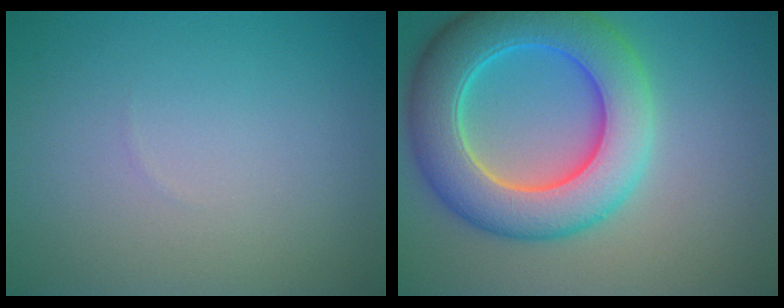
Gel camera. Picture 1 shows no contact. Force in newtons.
{"total": 9.5, "press": 9.5, "slide": 0.2}